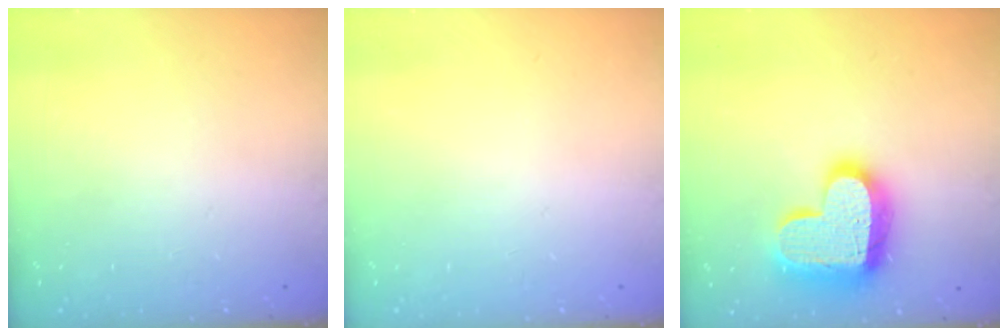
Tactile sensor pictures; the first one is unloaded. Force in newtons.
{"total": 0.0}
{"total": 19.8, "press": 19.8, "slide": 1.5}